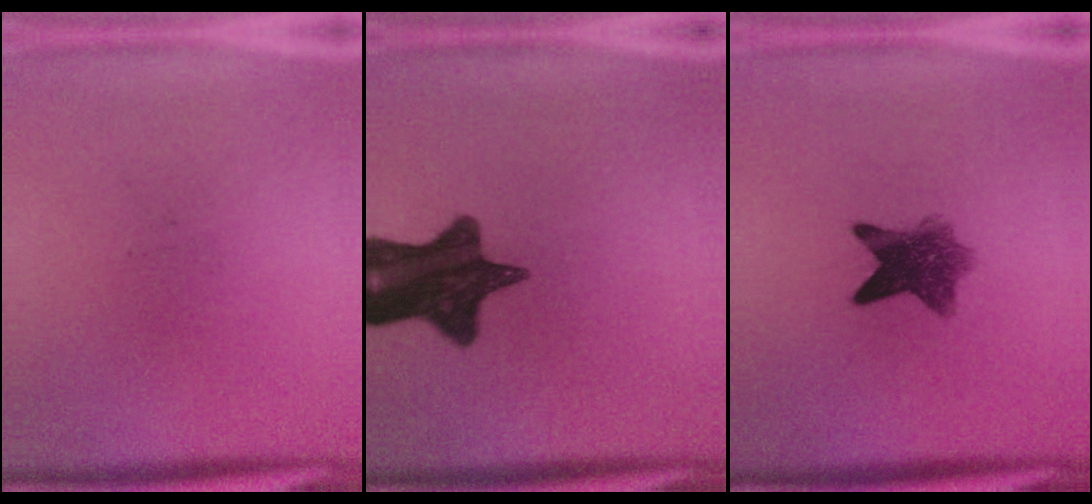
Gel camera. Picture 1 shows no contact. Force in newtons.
{"total": 14.2}
{"total": 7.1}